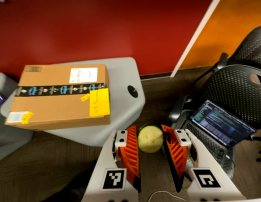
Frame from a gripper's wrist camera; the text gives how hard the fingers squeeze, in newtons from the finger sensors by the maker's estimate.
{"total": 7.5, "left": 7.6, "right": 7.5}